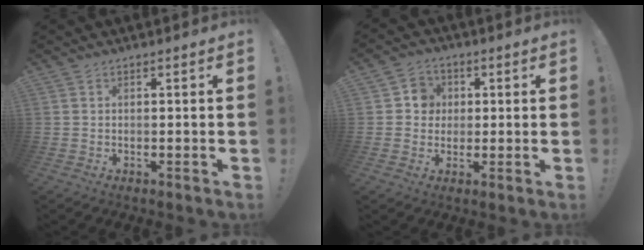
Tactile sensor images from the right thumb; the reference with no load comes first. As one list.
[{"total": 6.6, "force": [1.0, 6.3, 1.9], "torque": [-0.031, 0.005, 0.021]}]